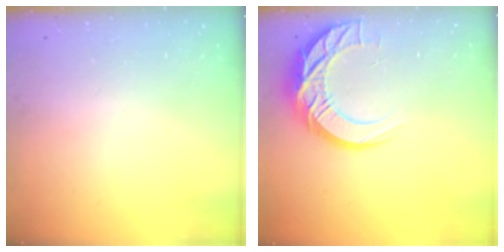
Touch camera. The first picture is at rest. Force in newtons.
{"total": 14.6, "press": 14.6, "slide": 1.0}